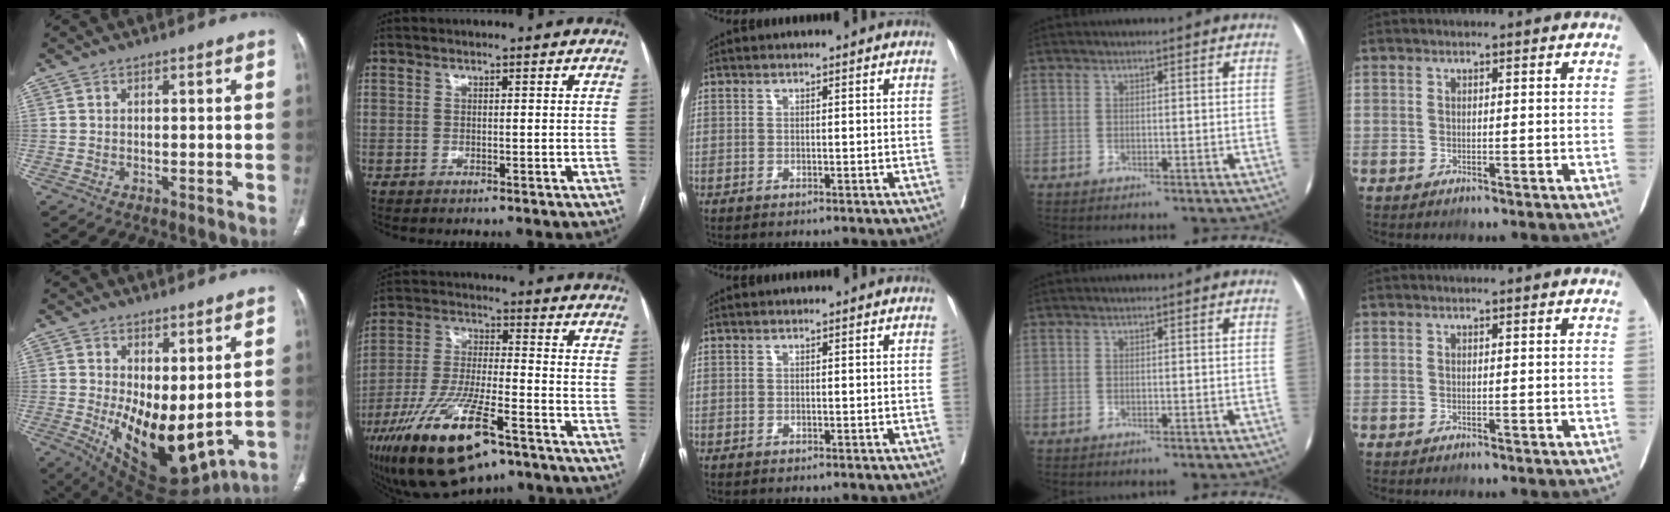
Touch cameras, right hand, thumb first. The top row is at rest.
{"thumb": {"total": 16.4, "force": [0.4, 8.4, 14.1], "torque": [-0.202, -0.038, 0.038]}, "index": {"total": 17.4, "force": [-10.3, 4.4, 13.3], "torque": [-0.274, -0.026, -0.180]}}